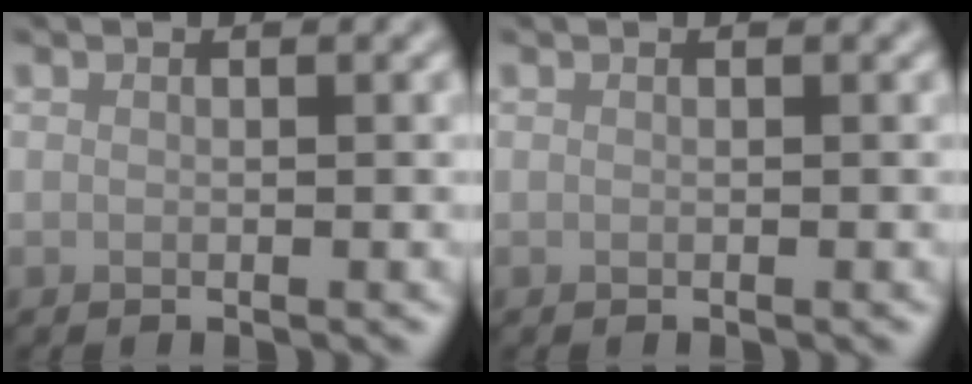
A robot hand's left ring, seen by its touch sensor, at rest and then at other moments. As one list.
[{"total": 0.0}]